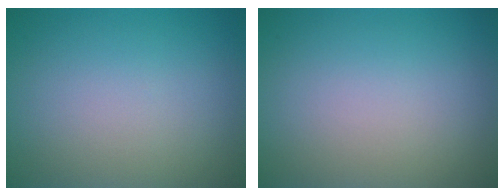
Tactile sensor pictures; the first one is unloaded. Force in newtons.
{"total": 0.0}